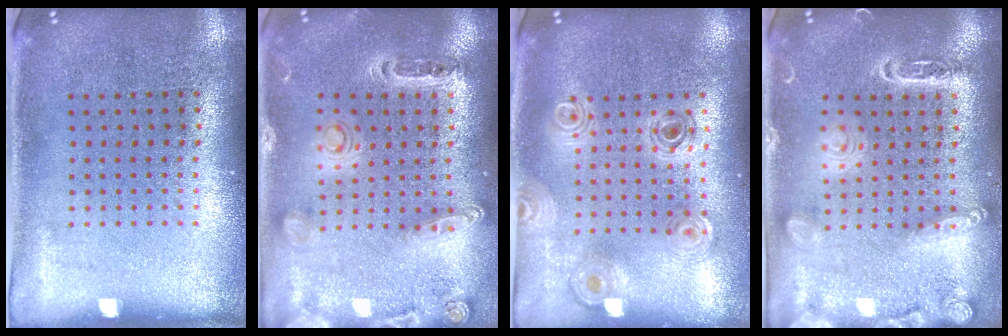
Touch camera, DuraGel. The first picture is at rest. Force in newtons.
{"total": 1.0, "press": 1.0, "slide": 0.3}
{"total": 0.8, "press": 0.8, "slide": 0.1}
{"total": 1.8, "press": 1.8, "slide": 0.1}